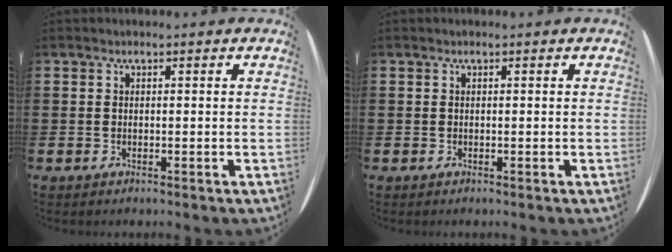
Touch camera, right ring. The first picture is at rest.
{"total": 0.0}